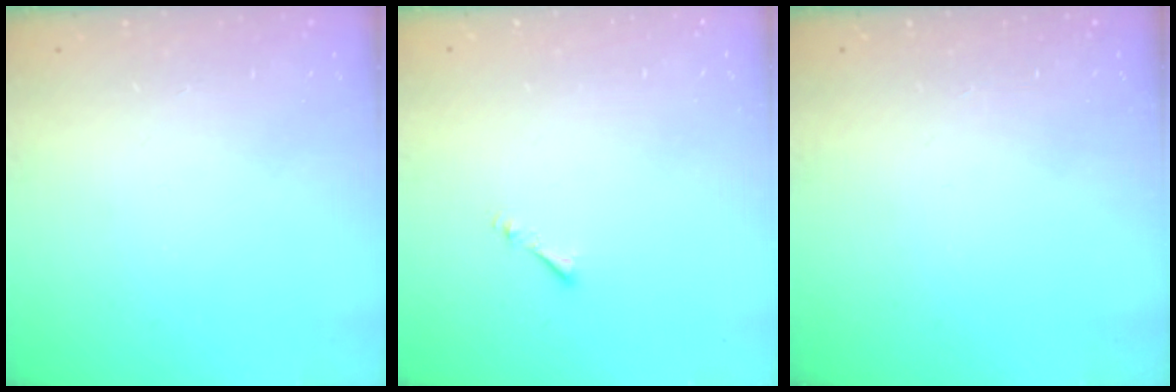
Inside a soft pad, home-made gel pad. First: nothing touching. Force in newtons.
{"total": 0.8, "press": 0.7, "slide": 0.3}
{"total": 0.0}